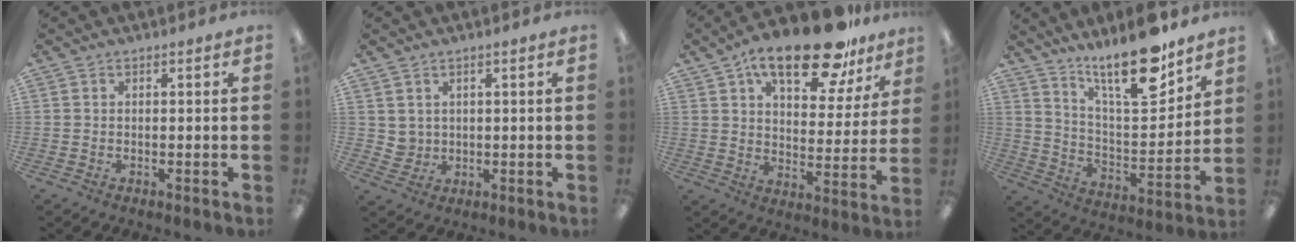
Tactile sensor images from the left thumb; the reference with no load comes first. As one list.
[{"total": 3.1, "force": [2.0, 2.4, 0.1], "torque": [-0.004, -0.007, 0.035]}, {"total": 20.1, "force": [13.5, 7.9, 12.5], "torque": [-0.187, -0.072, 0.222]}, {"total": 19.0, "force": [14.5, 5.0, 11.2], "torque": [-0.181, -0.095, 0.239]}]